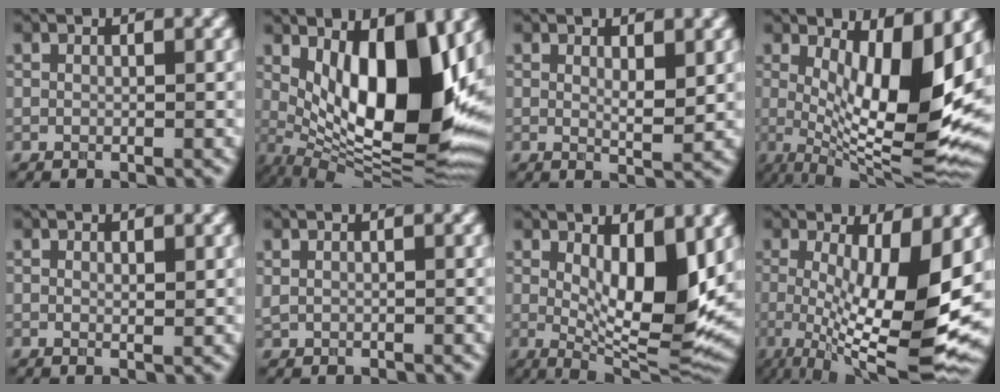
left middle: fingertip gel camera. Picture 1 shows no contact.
{"total": 14.3, "force": [2.5, 5.7, 12.9], "torque": [-0.177, -0.011, 0.044]}
{"total": 1.9, "force": [0.8, 0.4, 1.7], "torque": [-0.026, -0.006, 0.014]}
{"total": 12.4, "force": [2.1, 3.7, 11.6], "torque": [-0.155, -0.020, 0.035]}
{"total": 0.7, "force": [0.4, 0.1, 0.5], "torque": [-0.007, -0.003, 0.008]}
{"total": 0.6, "force": [0.4, 0.3, 0.3], "torque": [-0.009, 0.000, 0.011]}
{"total": 9.6, "force": [1.3, 3.5, 8.9], "torque": [-0.133, -0.020, 0.028]}
{"total": 11.7, "force": [-0.6, 3.2, 11.2], "torque": [-0.171, -0.020, -0.005]}